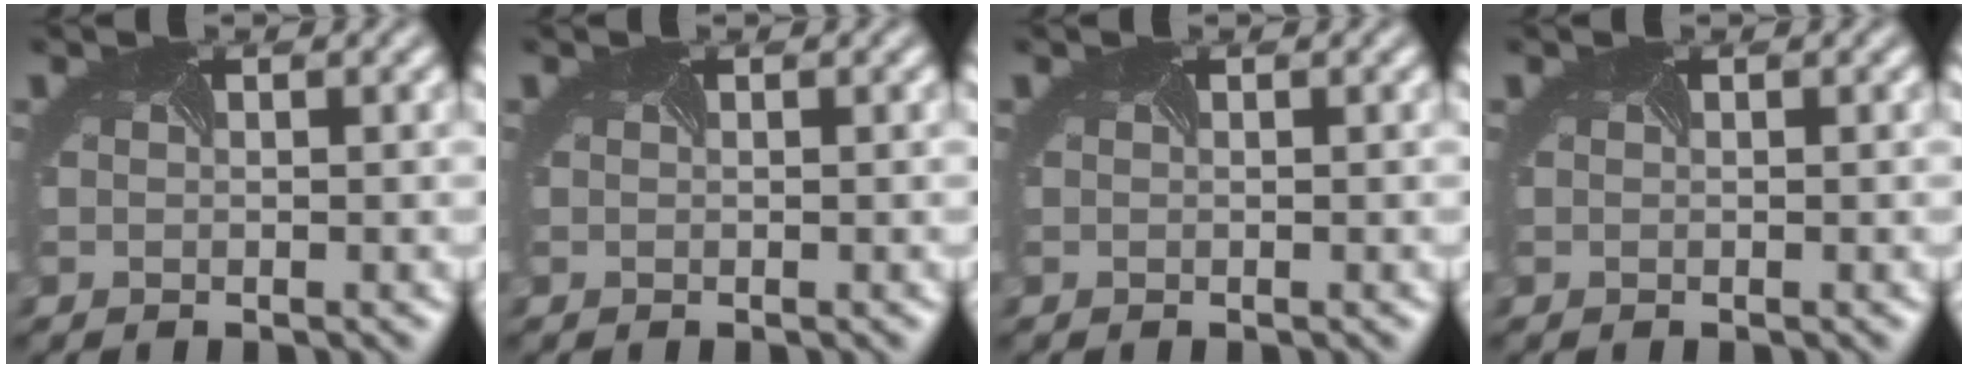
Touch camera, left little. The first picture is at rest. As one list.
[{"total": 0.0}, {"total": 0.0}, {"total": 0.0}]